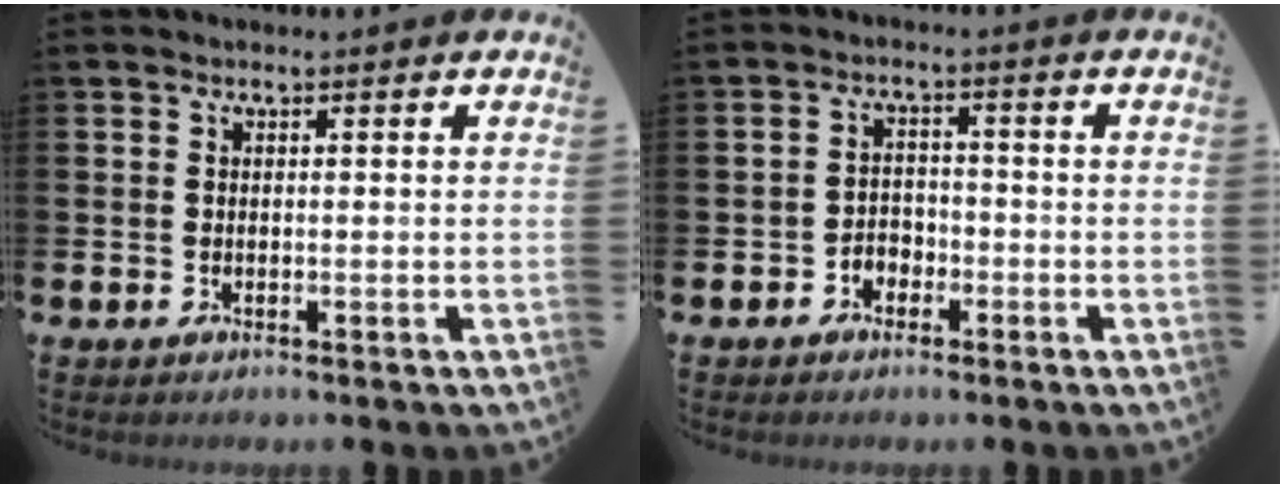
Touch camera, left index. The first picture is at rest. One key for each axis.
{"total": 2.4, "fx": -1.7, "fy": 1.7, "fz": 0.4, "tx": -0.022, "ty": 0.010, "tz": -0.037}